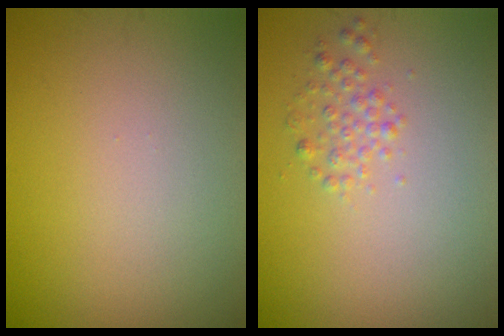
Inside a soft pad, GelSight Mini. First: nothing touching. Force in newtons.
{"total": 1.5, "press": 1.5, "slide": 0.0}